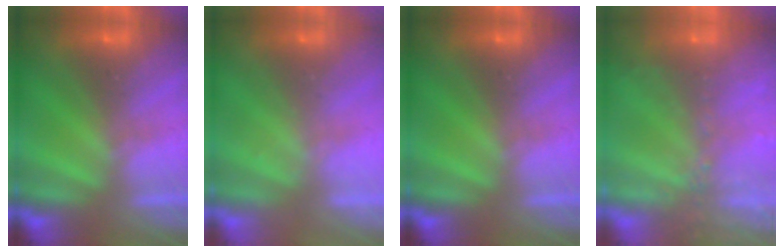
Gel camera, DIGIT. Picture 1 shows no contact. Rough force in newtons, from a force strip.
{"total": 2.3}
{"total": 0.0}
{"total": 5.9}